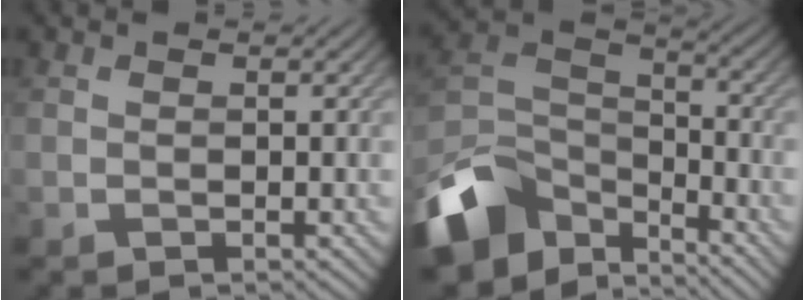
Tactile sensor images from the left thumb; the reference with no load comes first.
{"total": 13.6, "force": [-8.5, 7.7, 7.4], "torque": [-0.199, -0.018, -0.162]}